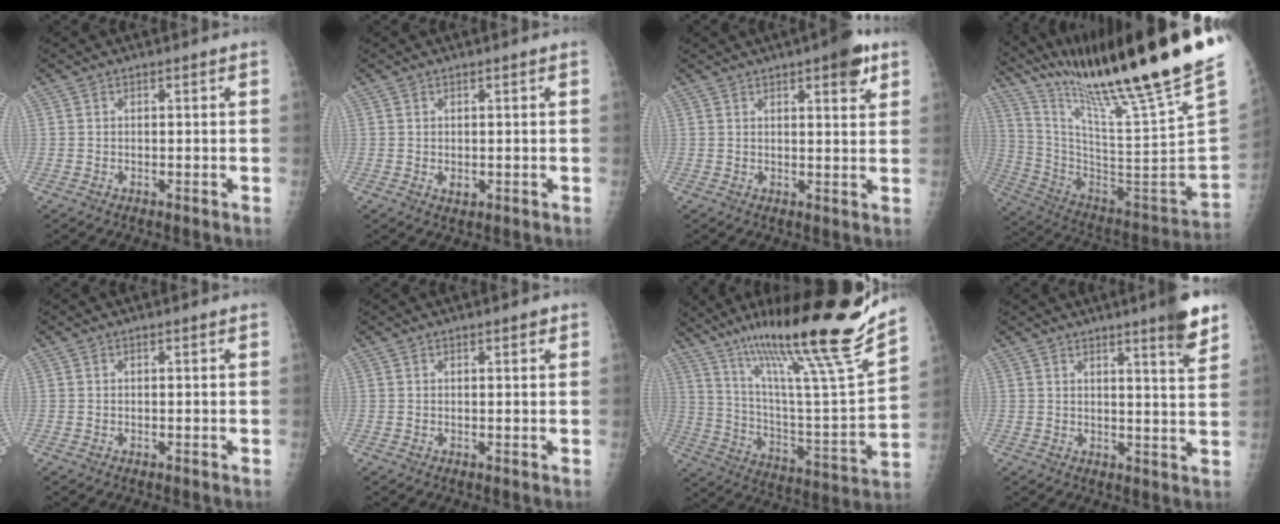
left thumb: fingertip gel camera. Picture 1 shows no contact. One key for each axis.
{"total": 1.5, "fx": 0.4, "fy": 0.8, "fz": 1.3, "tx": -0.018, "ty": -0.005, "tz": 0.010}
{"total": 6.3, "fx": 3.6, "fy": 1.8, "fz": 4.8, "tx": -0.053, "ty": -0.014, "tz": 0.043}
{"total": 33.0, "fx": 24.7, "fy": 0.5, "fz": 21.9, "tx": -0.352, "ty": -0.150, "tz": 0.397}
{"total": 0.0}
{"total": 1.2, "fx": 0.8, "fy": 0.4, "fz": 0.8, "tx": -0.009, "ty": -0.002, "tz": 0.010}
{"total": 28.2, "fx": 20.7, "fy": 1.6, "fz": 19.0, "tx": -0.289, "ty": -0.094, "tz": 0.340}
{"total": 7.2, "fx": 5.0, "fy": 0.1, "fz": 5.2, "tx": -0.060, "ty": -0.034, "tz": 0.064}